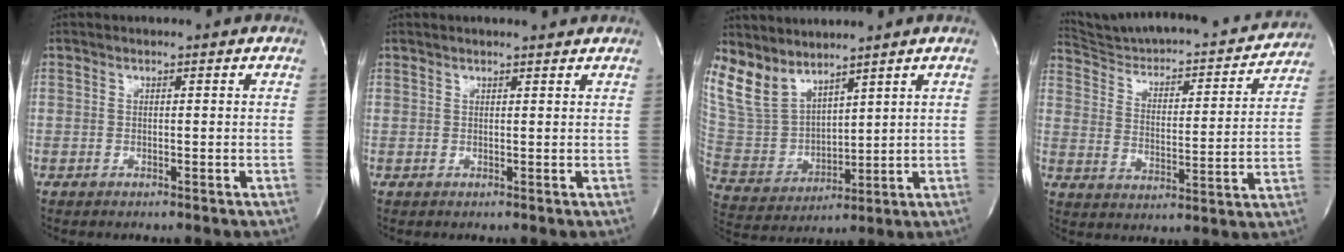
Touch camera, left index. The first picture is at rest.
{"total": 1.7, "force": [1.7, 0.0, 0.5], "torque": [-0.006, -0.004, 0.022]}
{"total": 13.7, "force": [11.4, 6.2, 4.3], "torque": [-0.108, 0.004, 0.249]}
{"total": 22.1, "force": [20.8, 3.9, 6.4], "torque": [-0.094, -0.027, 0.283]}